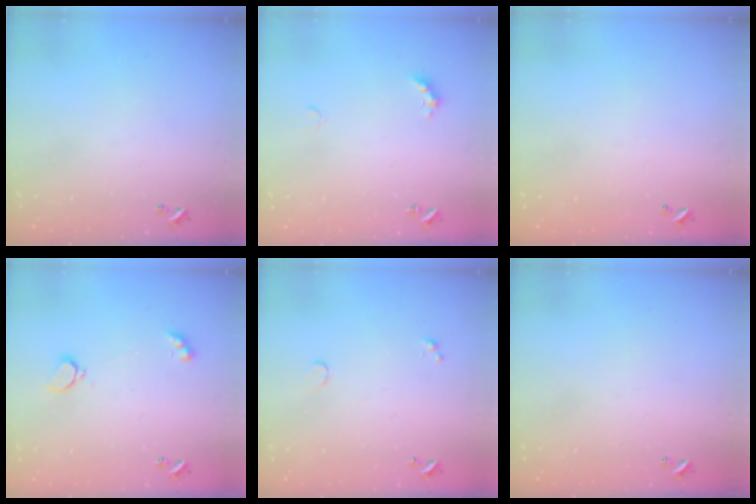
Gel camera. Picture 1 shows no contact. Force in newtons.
{"total": 2.8, "press": 2.7, "slide": 0.6}
{"total": 2.9, "press": 2.9, "slide": 0.1}
{"total": 2.4, "press": 2.3, "slide": 0.8}
{"total": 0.5, "press": 0.4, "slide": 0.3}
{"total": 2.8, "press": 2.8, "slide": 0.1}